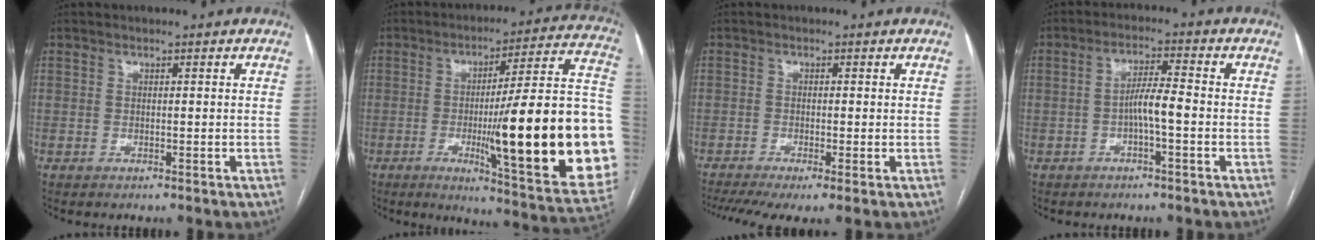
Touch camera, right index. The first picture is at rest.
{"total": 29.1, "force": [-4.6, 2.6, 28.6], "torque": [-0.298, 0.001, -0.068]}
{"total": 7.1, "force": [-4.4, 1.4, 5.4], "torque": [-0.091, -0.010, -0.076]}
{"total": 4.4, "force": [-1.2, 0.3, 4.2], "torque": [-0.076, 0.010, -0.022]}